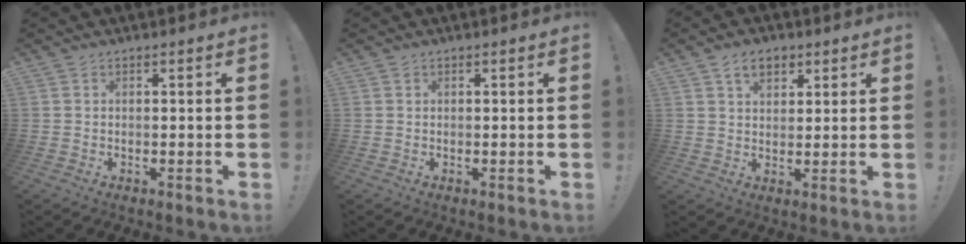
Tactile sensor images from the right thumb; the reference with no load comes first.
{"total": 0.0}
{"total": 6.2, "force": [3.3, 4.0, 3.4], "torque": [-0.051, -0.005, 0.060]}